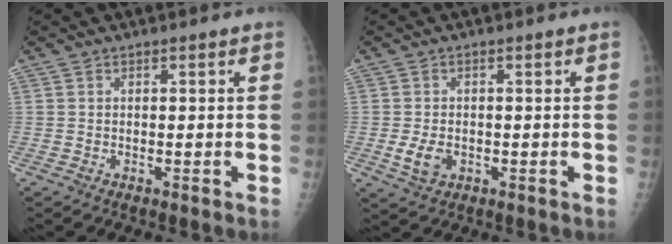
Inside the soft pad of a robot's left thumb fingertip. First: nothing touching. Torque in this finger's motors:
{"motor_torque": [-0.54, 0.62, 0.53, 0.05, 0.04]}